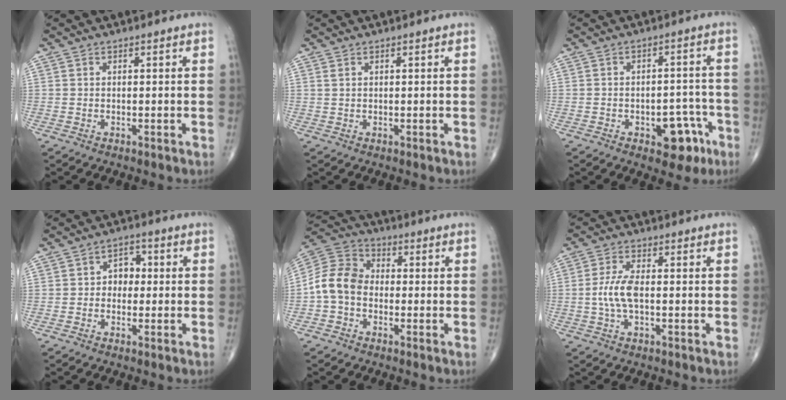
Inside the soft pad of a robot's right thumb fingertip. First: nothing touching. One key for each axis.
{"total": 0.7, "fx": 0.4, "fy": 0.3, "fz": 0.4, "tx": -0.009, "ty": 0.005, "tz": 0.012}
{"total": 8.3, "fx": -3.9, "fy": 4.7, "fz": 5.6, "tx": -0.039, "ty": 0.038, "tz": -0.044}
{"total": 4.3, "fx": 0.0, "fy": 3.4, "fz": 2.6, "tx": -0.012, "ty": 0.016, "tz": -0.011}
{"total": 9.9, "fx": -1.6, "fy": 7.7, "fz": 5.9, "tx": -0.106, "ty": 0.033, "tz": -0.044}
{"total": 5.6, "fx": -0.5, "fy": 2.3, "fz": 5.1, "tx": -0.120, "ty": 0.008, "tz": -0.014}